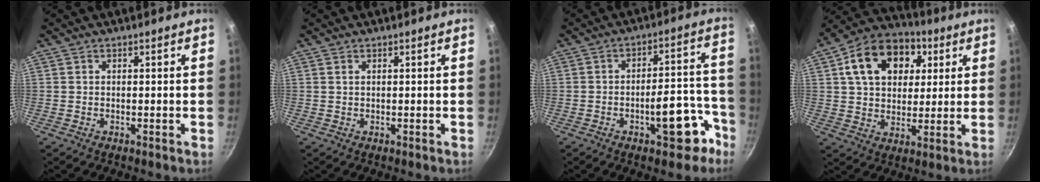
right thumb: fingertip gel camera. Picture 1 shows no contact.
{"total": 0.5, "force": [0.3, 0.3, 0.3], "torque": [-0.006, 0.001, 0.005]}
{"total": 12.0, "force": [-5.9, 5.2, 9.0], "torque": [-0.076, 0.063, -0.073]}
{"total": 17.6, "force": [5.9, 12.6, 10.8], "torque": [-0.155, 0.013, 0.087]}